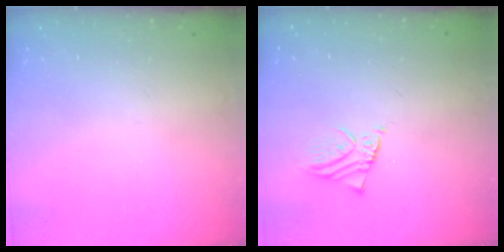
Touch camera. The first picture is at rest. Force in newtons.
{"total": 2.0, "press": 2.0, "slide": 0.3}